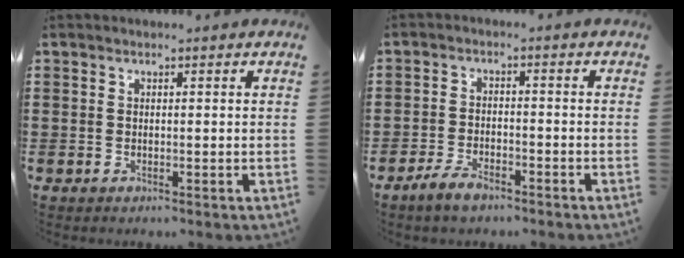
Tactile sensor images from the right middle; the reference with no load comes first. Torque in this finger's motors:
{"motor_torque": [2.14, 0.00, 0.36, 0.09]}